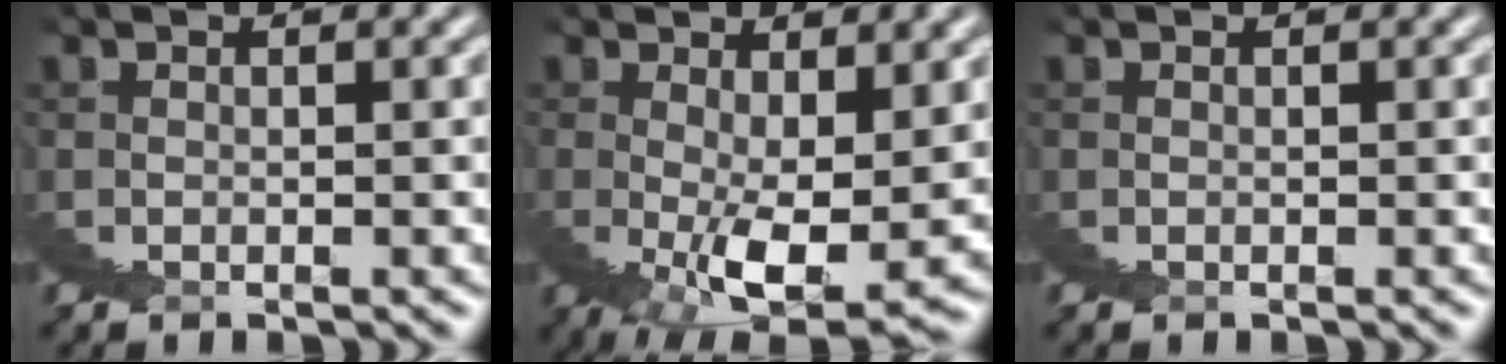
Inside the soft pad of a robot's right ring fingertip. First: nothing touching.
{"total": 3.8, "force": [0.7, -1.5, 3.4], "torque": [-0.017, 0.025, 0.001]}
{"total": 0.0}